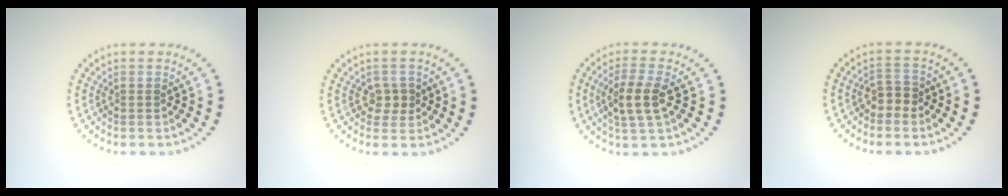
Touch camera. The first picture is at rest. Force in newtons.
{"total": 1.8, "press": 1.7, "slide": 0.5}
{"total": 3.4, "press": 3.1, "slide": 1.2}
{"total": 1.8, "press": 1.6, "slide": 0.9}